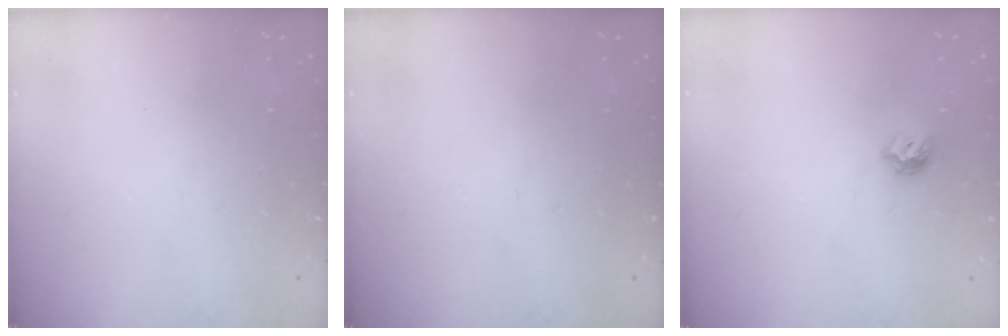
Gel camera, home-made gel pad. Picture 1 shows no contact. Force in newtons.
{"total": 0.0}
{"total": 5.6, "press": 5.5, "slide": 0.9}